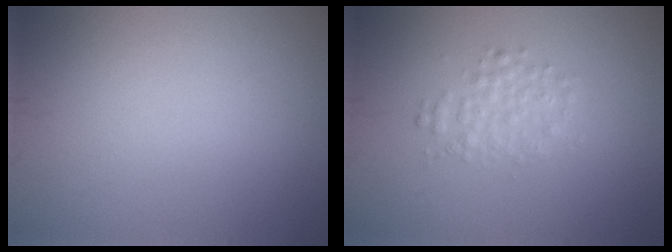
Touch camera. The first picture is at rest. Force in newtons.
{"total": 2.0, "press": 2.0, "slide": 0.0}